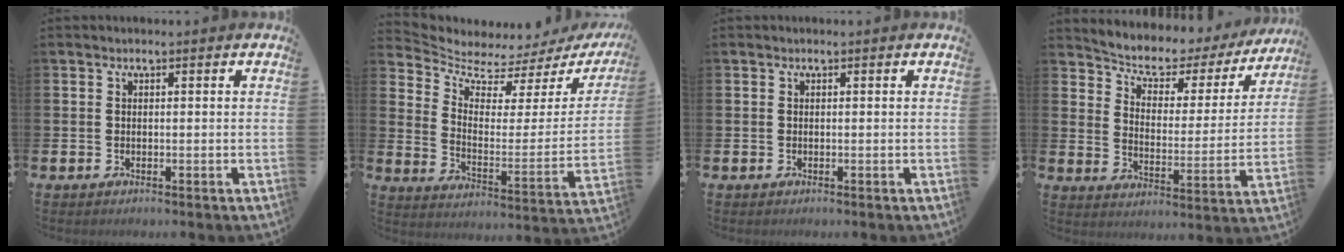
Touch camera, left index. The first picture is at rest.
{"total": 5.0, "force": [4.3, 2.2, 1.0], "torque": [-0.055, -0.040, 0.066]}
{"total": 0.0}
{"total": 5.7, "force": [4.9, 2.5, 1.5], "torque": [-0.063, -0.034, 0.078]}